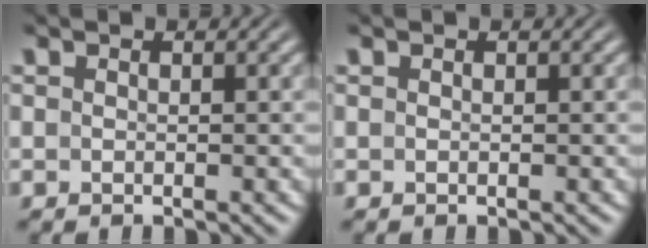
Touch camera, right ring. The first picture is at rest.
{"total": 0.0}